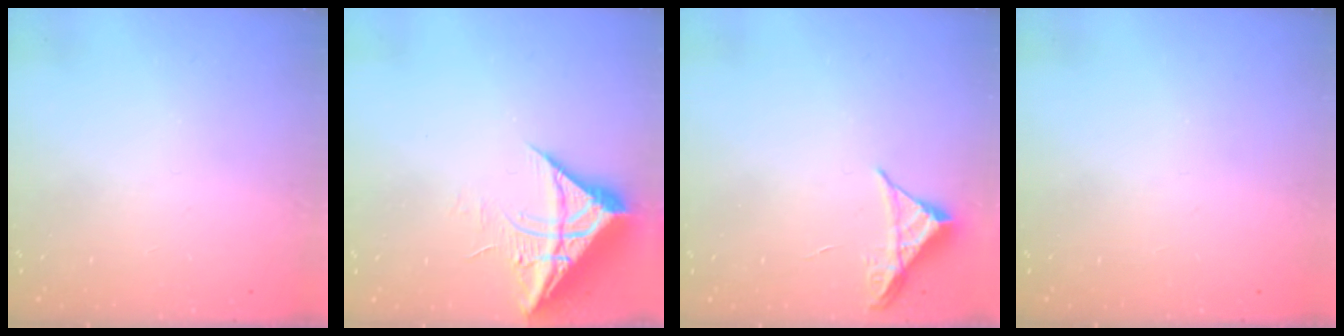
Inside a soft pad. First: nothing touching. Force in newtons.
{"total": 10.3, "press": 10.3, "slide": 1.1}
{"total": 4.1, "press": 4.1, "slide": 0.5}
{"total": 0.0}